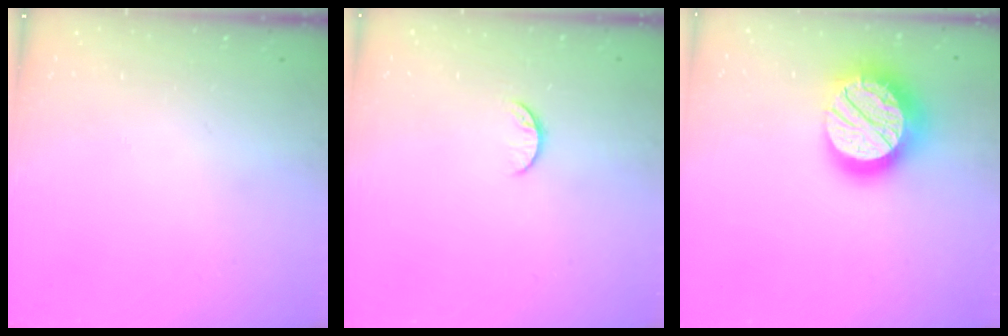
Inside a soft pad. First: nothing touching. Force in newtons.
{"total": 5.1, "press": 5.1, "slide": 0.5}
{"total": 24.1, "press": 24.0, "slide": 1.8}